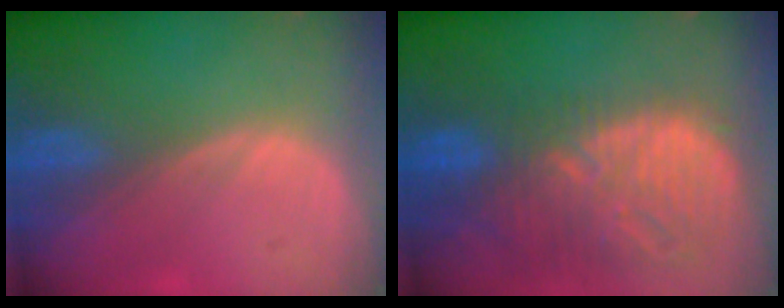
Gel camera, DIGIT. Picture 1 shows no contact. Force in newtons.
{"total": 13.4, "press": 11.5, "slide": 7.0}